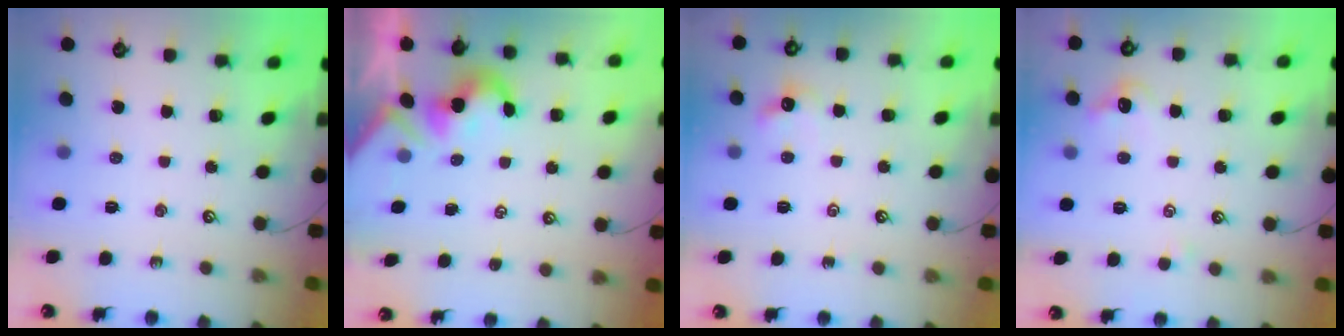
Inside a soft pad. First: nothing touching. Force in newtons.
{"total": 2.2, "press": 2.2, "slide": 0.4}
{"total": 2.8, "press": 2.7, "slide": 0.6}
{"total": 0.8, "press": 0.5, "slide": 0.7}